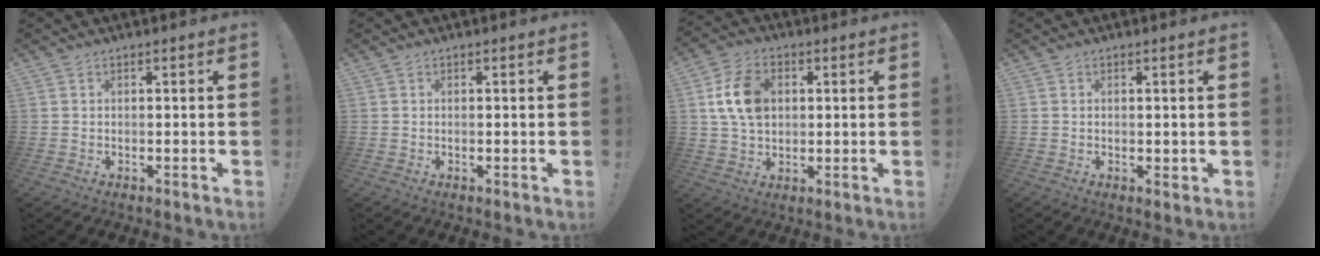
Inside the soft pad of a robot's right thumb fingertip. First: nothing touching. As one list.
[{"total": 0.0}, {"total": 12.7, "force": [2.6, 9.0, 8.5], "torque": [-0.153, 0.008, 0.050]}, {"total": 1.0, "force": [0.6, 0.6, 0.6], "torque": [0.005, -0.005, 0.008]}]